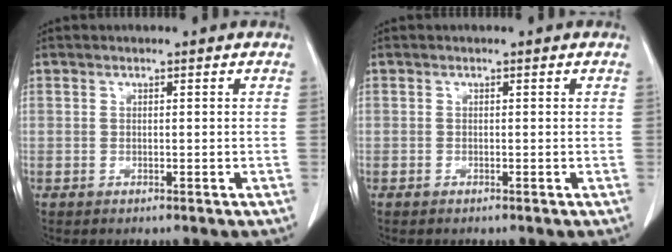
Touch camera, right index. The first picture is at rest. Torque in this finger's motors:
{"motor_torque": [-0.02, 0.00, 0.00, 0.00]}